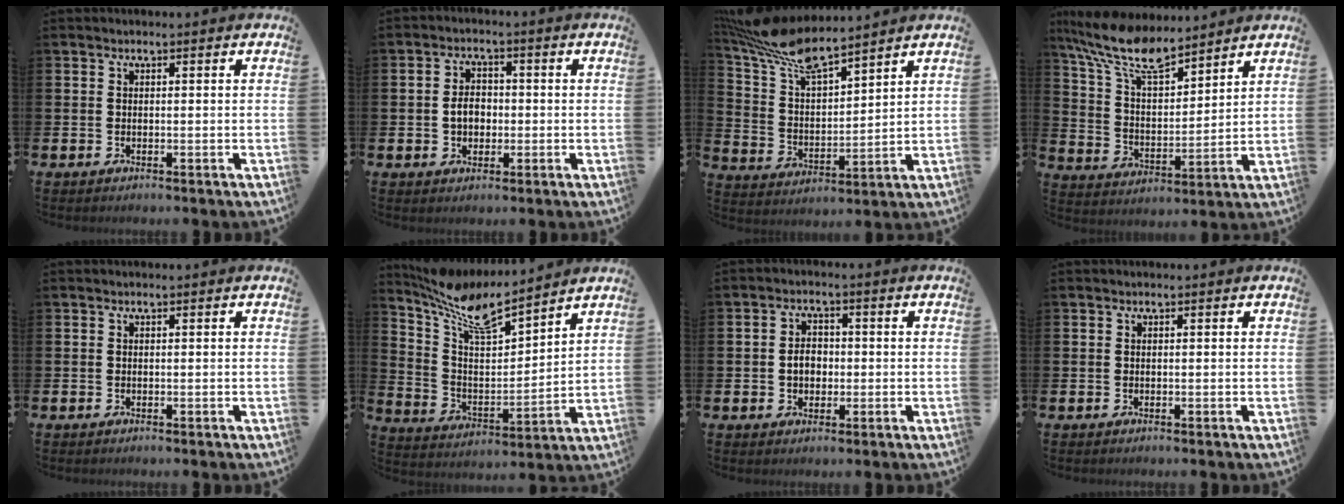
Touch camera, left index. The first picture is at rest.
{"total": 3.4, "force": [-0.4, 2.6, 2.2], "torque": [-0.024, -0.001, -0.015]}
{"total": 9.8, "force": [8.7, 1.9, 4.3], "torque": [-0.114, -0.043, 0.155]}
{"total": 10.4, "force": [8.9, 2.9, 4.5], "torque": [-0.123, -0.043, 0.159]}
{"total": 0.0}
{"total": 9.9, "force": [8.5, 2.1, 4.7], "torque": [-0.123, -0.047, 0.147]}
{"total": 3.1, "force": [-0.4, 2.4, 2.0], "torque": [-0.018, -0.002, -0.015]}
{"total": 0.0}